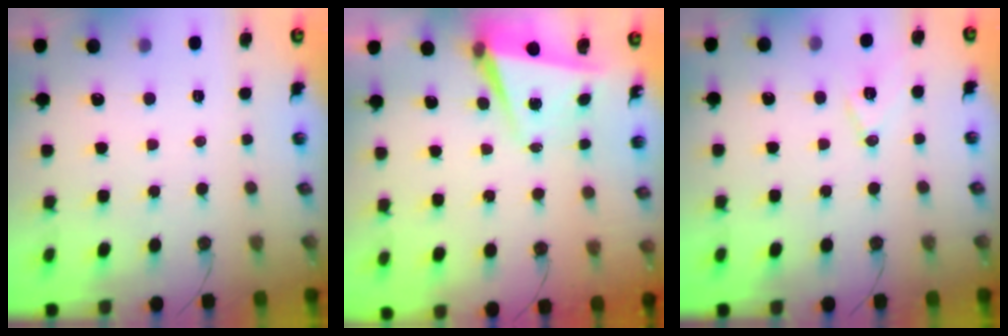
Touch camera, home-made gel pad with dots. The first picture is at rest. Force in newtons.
{"total": 6.9, "press": 6.8, "slide": 0.8}
{"total": 9.3, "press": 8.6, "slide": 3.5}